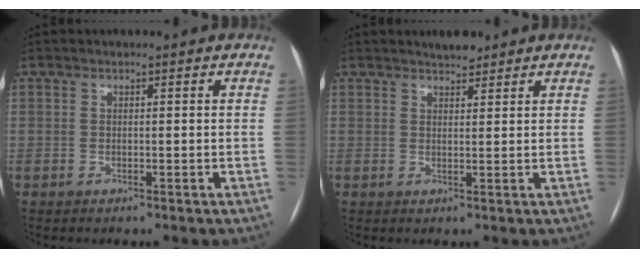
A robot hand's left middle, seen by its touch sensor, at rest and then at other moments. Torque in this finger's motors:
{"motor_torque": [-0.02, -0.08, 0.00, -0.01]}